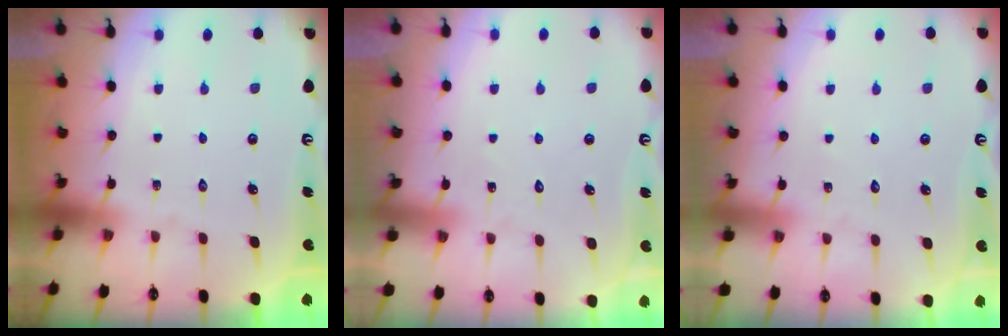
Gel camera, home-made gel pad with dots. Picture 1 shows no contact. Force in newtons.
{"total": 6.0, "press": 6.0, "slide": 0.5}
{"total": 2.7, "press": 2.7, "slide": 0.3}